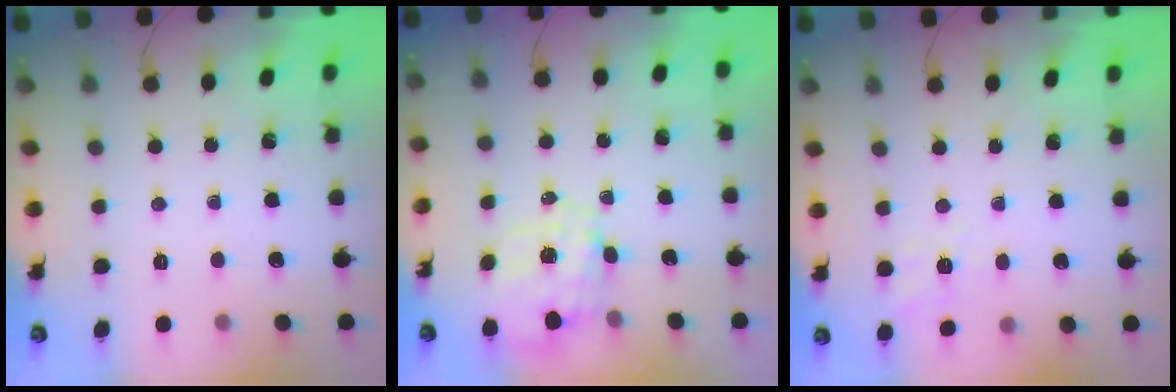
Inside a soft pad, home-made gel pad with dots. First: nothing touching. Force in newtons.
{"total": 1.3, "press": 1.2, "slide": 0.4}
{"total": 2.2, "press": 0.2, "slide": 2.2}